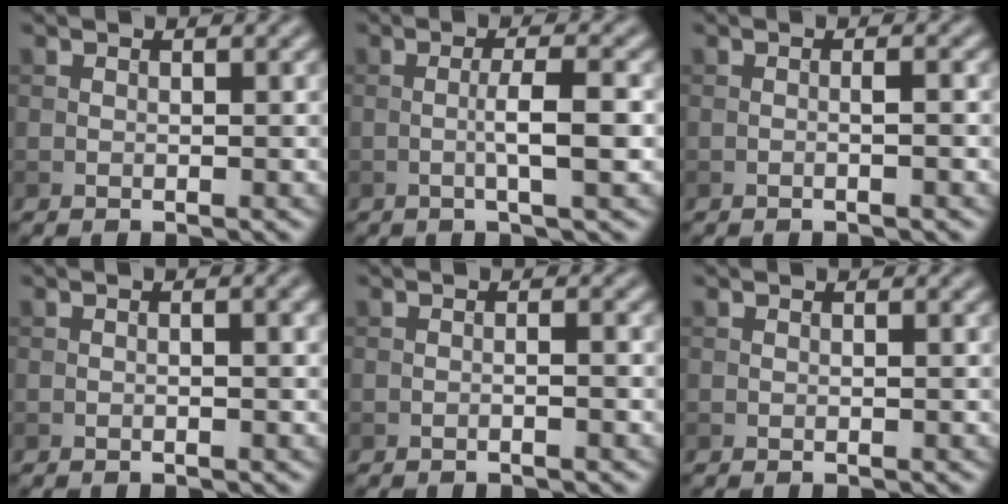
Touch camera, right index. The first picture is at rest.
{"total": 3.3, "force": [-0.4, 0.4, 3.2], "torque": [-0.054, 0.003, -0.011]}
{"total": 1.3, "force": [-0.2, 0.4, 1.3], "torque": [-0.005, -0.005, -0.009]}
{"total": 1.8, "force": [0.2, 0.5, 1.8], "torque": [-0.022, -0.010, -0.004]}
{"total": 1.0, "force": [-0.5, 0.1, 0.8], "torque": [-0.015, 0.002, -0.012]}
{"total": 0.0}